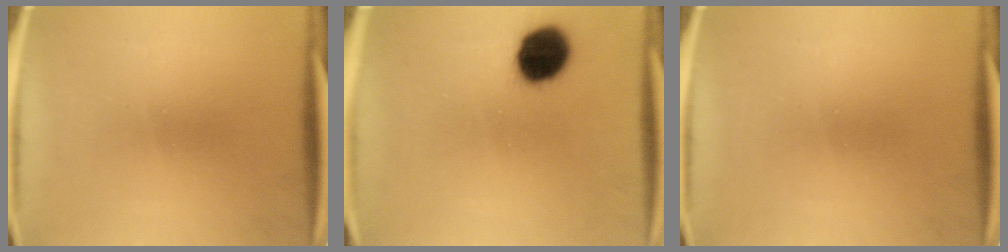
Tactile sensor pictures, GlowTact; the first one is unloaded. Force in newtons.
{"total": 12.2}
{"total": 0.0}